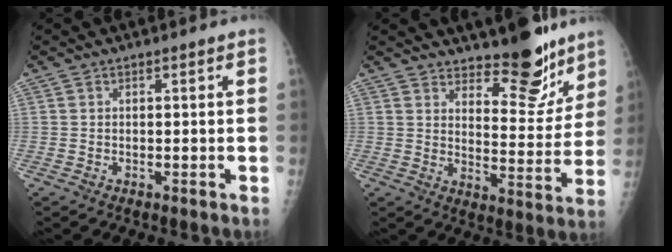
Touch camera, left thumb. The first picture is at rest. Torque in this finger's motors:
{"motor_torque": [-0.04, 0.05, -0.17, -0.43, 0.05]}